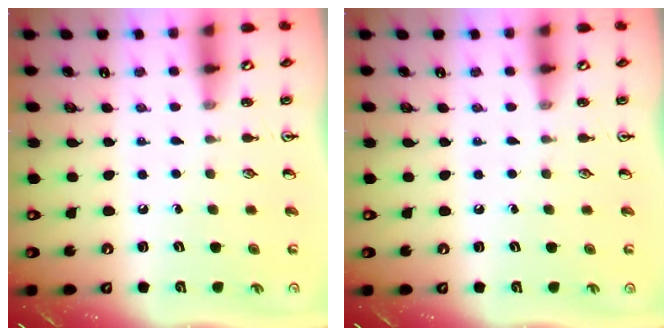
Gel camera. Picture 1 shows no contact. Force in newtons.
{"total": 0.0}